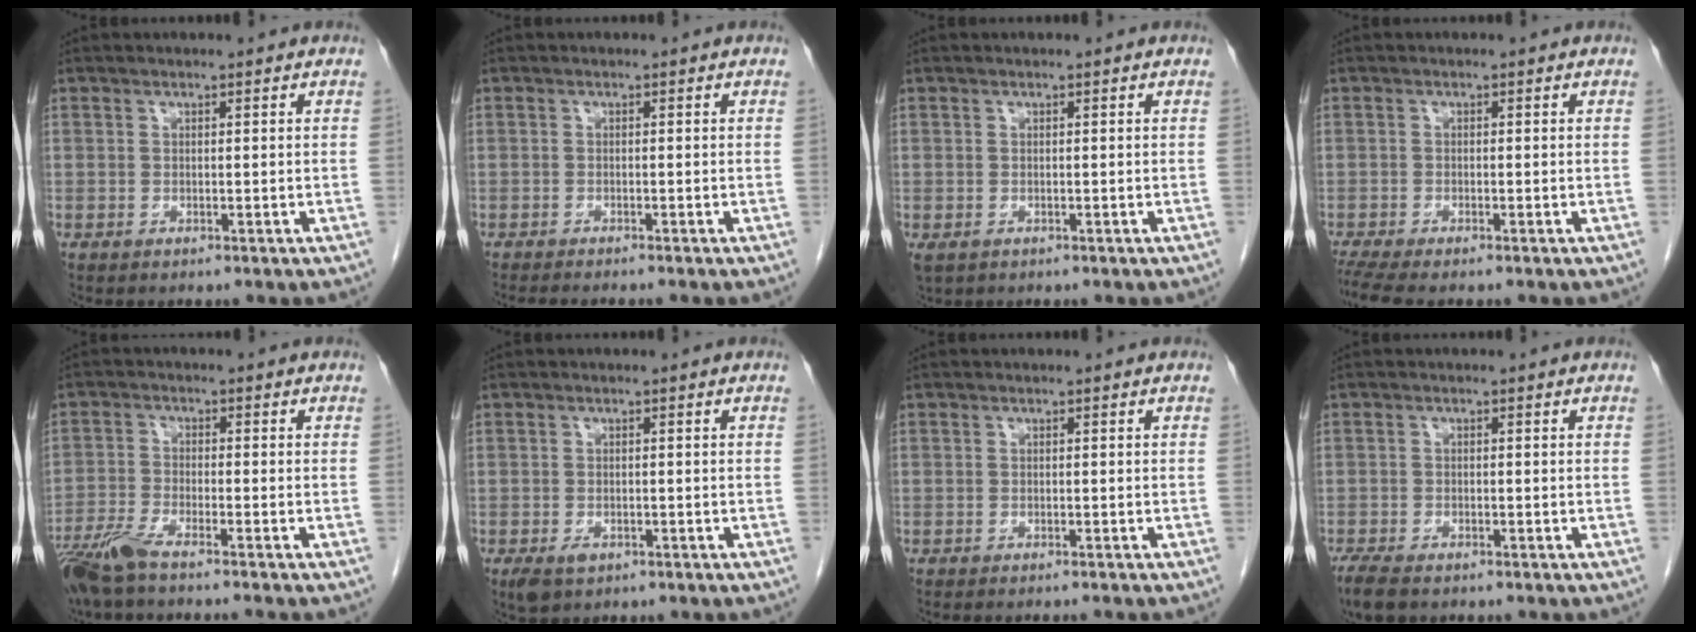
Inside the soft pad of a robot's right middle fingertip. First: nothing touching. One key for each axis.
{"total": 5.0, "fx": -4.4, "fy": 0.0, "fz": 2.4, "tx": -0.023, "ty": -0.008, "tz": -0.066}
{"total": 1.4, "fx": -0.6, "fy": 1.0, "fz": 0.8, "tx": -0.015, "ty": -0.002, "tz": -0.001}
{"total": 4.5, "fx": -3.8, "fy": 0.3, "fz": 2.4, "tx": -0.042, "ty": -0.009, "tz": -0.066}
{"total": 6.9, "fx": -5.6, "fy": -0.2, "fz": 3.9, "tx": -0.075, "ty": -0.021, "tz": -0.107}
{"total": 2.7, "fx": -1.5, "fy": 1.6, "fz": 1.7, "tx": -0.033, "ty": -0.004, "tz": -0.015}
{"total": 3.6, "fx": -3.3, "fy": -0.1, "fz": 1.4, "tx": -0.010, "ty": -0.001, "tz": -0.043}
{"total": 4.9, "fx": -3.8, "fy": 1.6, "fz": 2.6, "tx": -0.053, "ty": -0.012, "tz": -0.061}